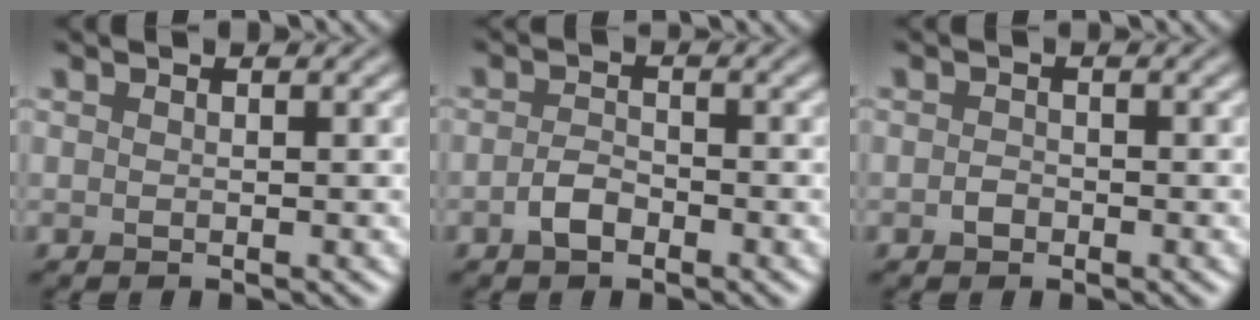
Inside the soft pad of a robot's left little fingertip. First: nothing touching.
{"total": 1.9, "force": [-1.2, 1.0, 1.2], "torque": [-0.024, 0.004, -0.027]}
{"total": 1.0, "force": [-0.6, 0.7, 0.4], "torque": [-0.008, -0.001, -0.015]}